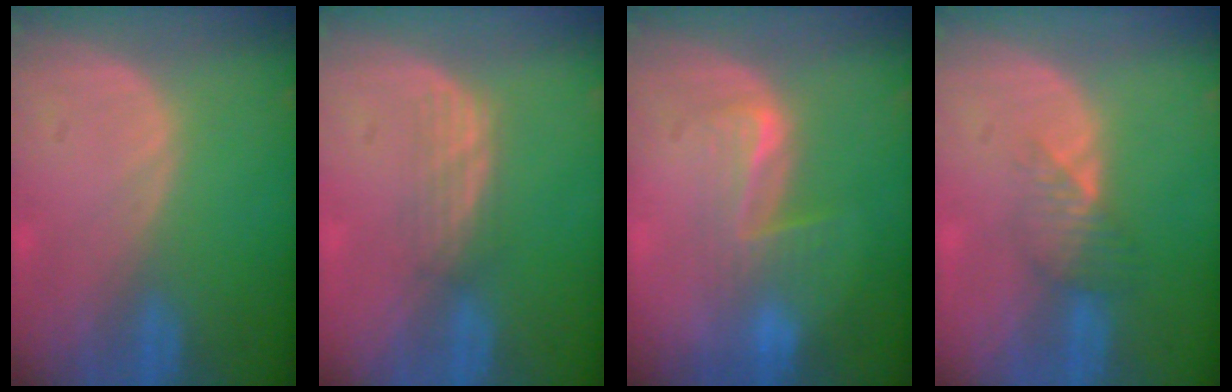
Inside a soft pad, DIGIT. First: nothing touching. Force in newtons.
{"total": 2.9, "press": 2.6, "slide": 1.4}
{"total": 4.6, "press": 4.4, "slide": 1.4}
{"total": 3.5, "press": 3.1, "slide": 1.7}